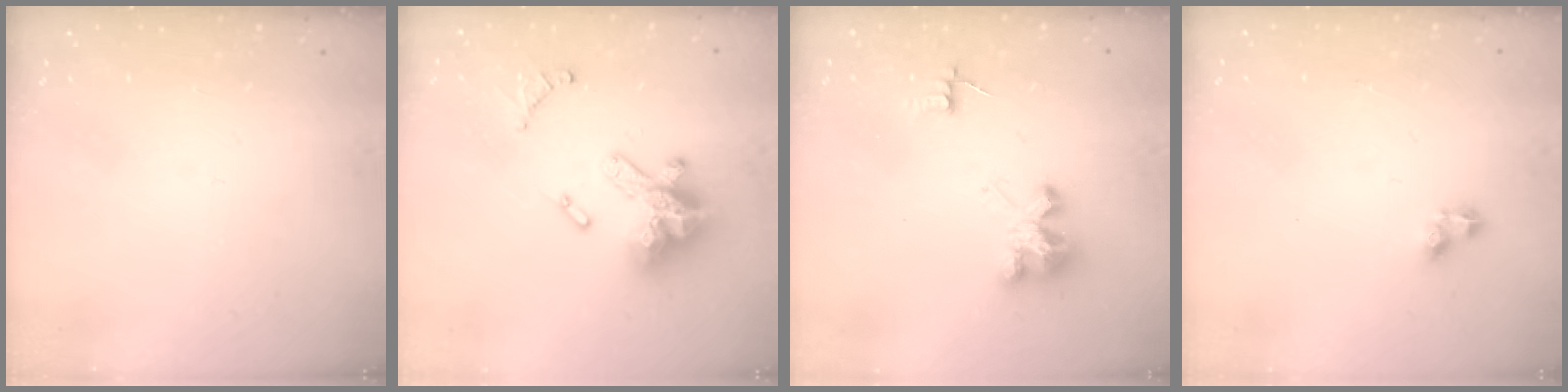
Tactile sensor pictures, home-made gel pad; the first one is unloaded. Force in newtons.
{"total": 16.2, "press": 16.1, "slide": 1.6}
{"total": 4.6, "press": 4.6, "slide": 0.3}
{"total": 3.6, "press": 3.5, "slide": 0.6}